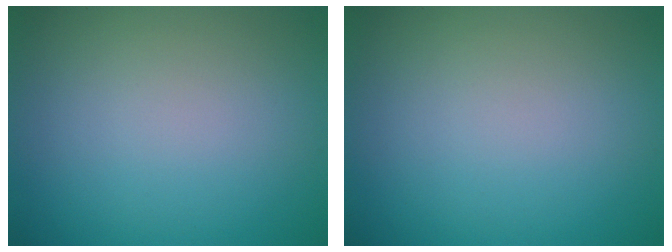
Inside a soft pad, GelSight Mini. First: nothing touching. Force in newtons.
{"total": 0.0}